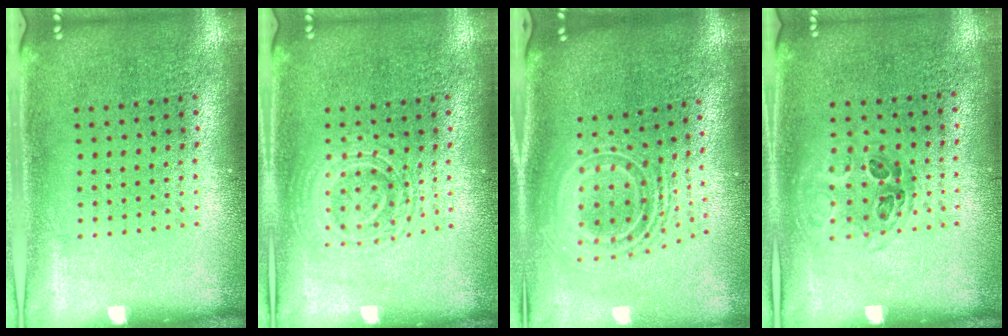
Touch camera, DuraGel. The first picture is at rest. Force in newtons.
{"total": 2.7, "press": 2.6, "slide": 0.6}
{"total": 2.5, "press": 1.8, "slide": 1.8}
{"total": 0.9, "press": 0.7, "slide": 0.5}